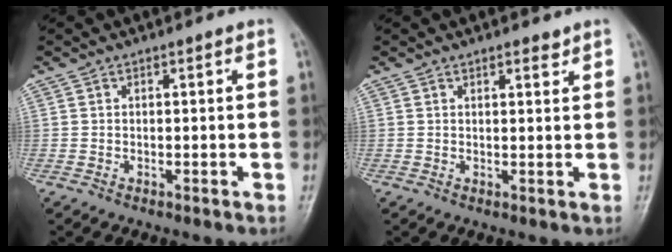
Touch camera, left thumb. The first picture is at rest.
{"total": 2.0, "force": [1.6, 0.6, 1.0], "torque": [-0.008, -0.009, 0.022]}